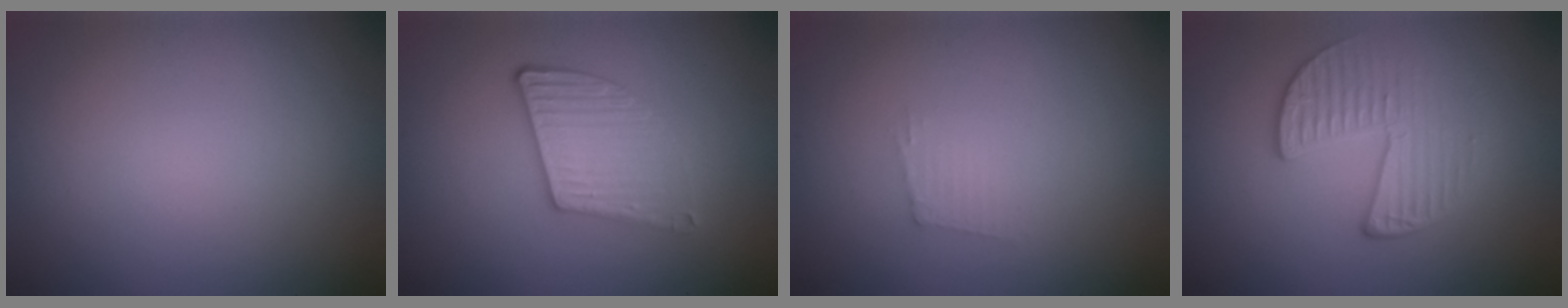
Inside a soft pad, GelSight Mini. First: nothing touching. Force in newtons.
{"total": 3.7, "press": 3.2, "slide": 2.0}
{"total": 1.1, "press": 1.0, "slide": 0.2}
{"total": 3.5, "press": 2.9, "slide": 2.0}